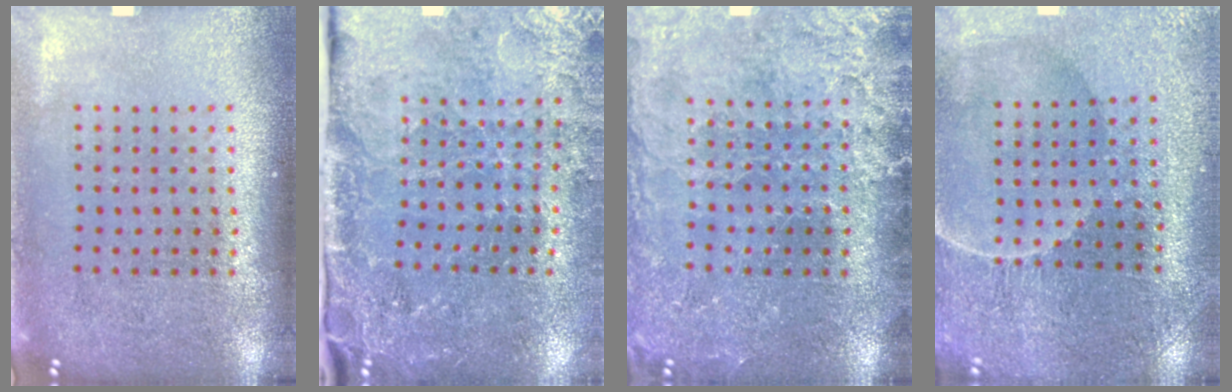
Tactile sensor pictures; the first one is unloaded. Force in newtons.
{"total": 3.4, "press": 3.3, "slide": 0.9}
{"total": 3.2, "press": 3.1, "slide": 0.7}
{"total": 1.3, "press": 1.2, "slide": 0.3}